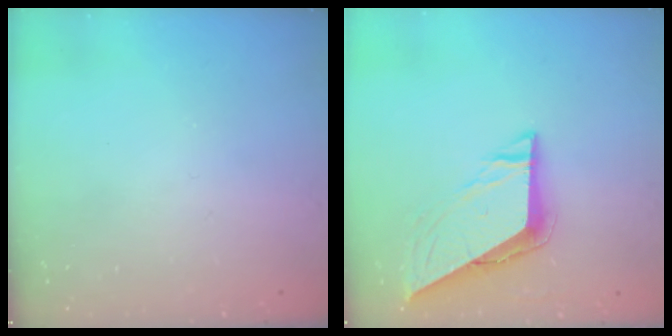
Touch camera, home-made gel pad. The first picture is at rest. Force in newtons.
{"total": 7.8, "press": 7.8, "slide": 0.4}